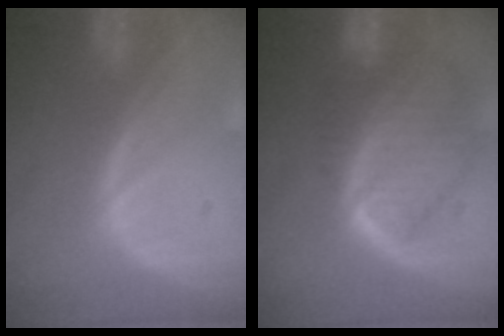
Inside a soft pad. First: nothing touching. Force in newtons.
{"total": 10.1, "press": 8.6, "slide": 5.2}